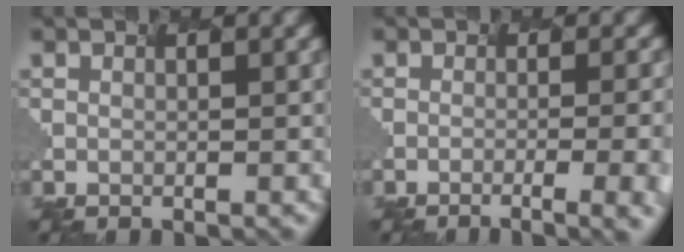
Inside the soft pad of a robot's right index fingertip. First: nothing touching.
{"total": 8.1, "force": [-3.1, 3.0, 6.9], "torque": [-0.046, 0.001, -0.002]}